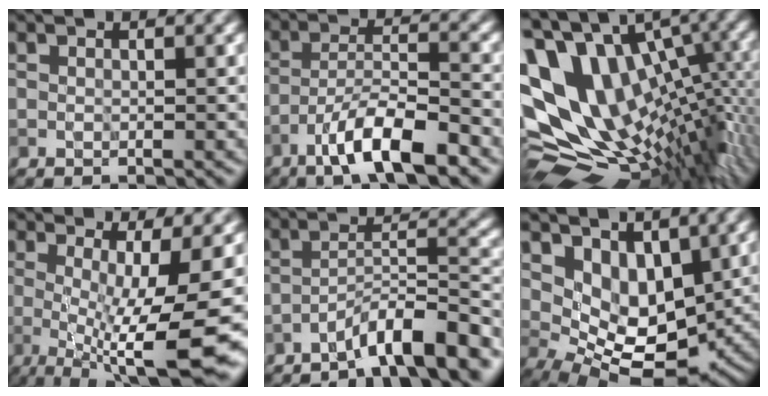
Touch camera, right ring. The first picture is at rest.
{"total": 7.6, "force": [-5.0, 1.6, 5.5], "torque": [-0.090, 0.008, -0.093]}
{"total": 16.3, "force": [2.5, 9.7, 12.8], "torque": [-0.211, 0.001, 0.068]}
{"total": 11.8, "force": [-2.1, 2.8, 11.2], "torque": [-0.153, -0.017, -0.032]}
{"total": 6.9, "force": [-5.2, 1.2, 4.4], "torque": [-0.063, 0.013, -0.090]}
{"total": 7.2, "force": [2.2, 4.5, 5.2], "torque": [-0.092, -0.015, 0.044]}